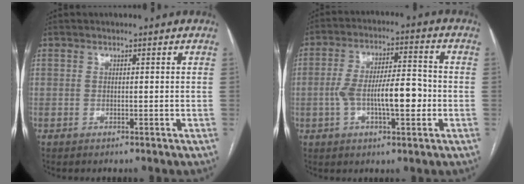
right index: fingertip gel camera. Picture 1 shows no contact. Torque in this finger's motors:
{"motor_torque": [1.45, -0.69, 0.75, 0.20]}